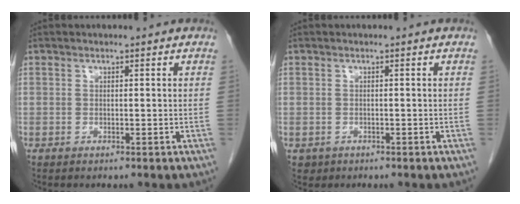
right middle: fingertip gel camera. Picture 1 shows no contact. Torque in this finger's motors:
{"motor_torque": [0.23, 0.06, -0.04, 0.00]}